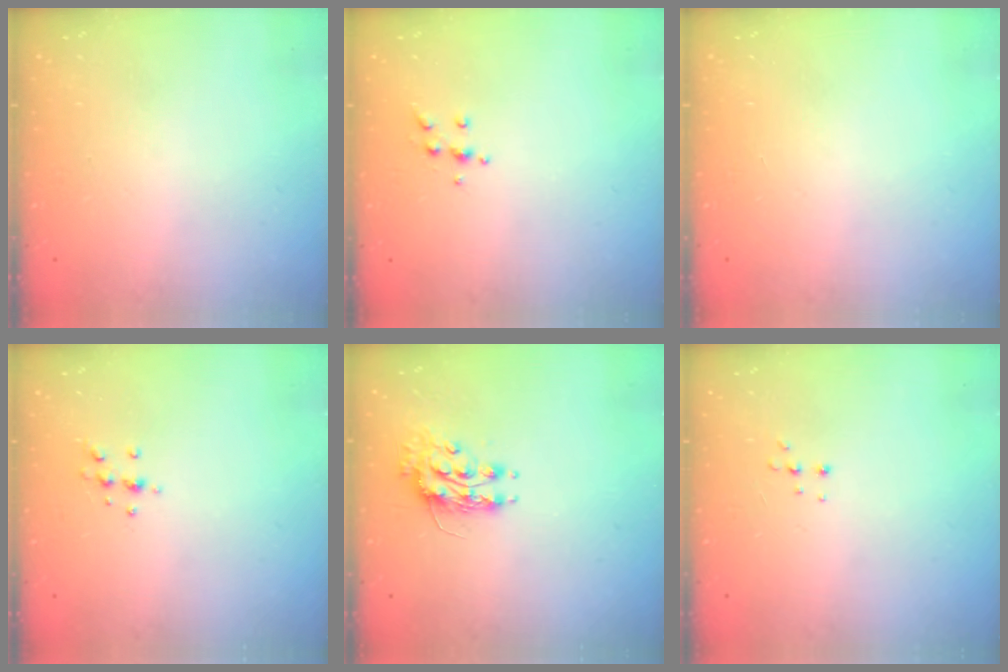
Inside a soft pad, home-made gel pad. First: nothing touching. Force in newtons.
{"total": 5.0, "press": 4.8, "slide": 1.0}
{"total": 0.0}
{"total": 6.2, "press": 6.1, "slide": 0.8}
{"total": 8.5, "press": 8.5, "slide": 0.6}
{"total": 5.0, "press": 4.9, "slide": 0.9}